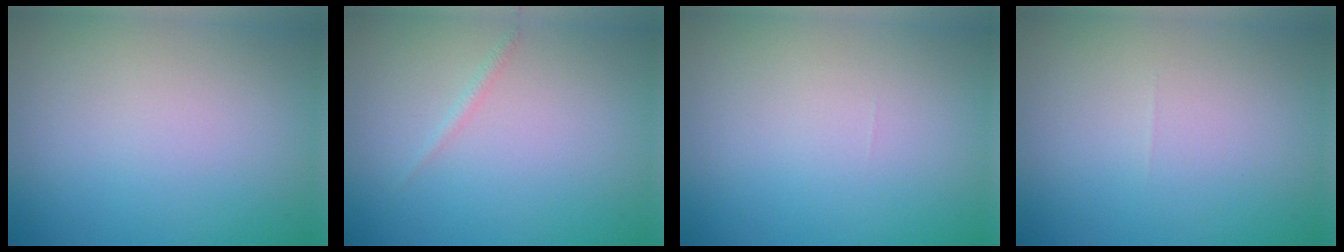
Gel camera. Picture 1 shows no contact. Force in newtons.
{"total": 0.7, "press": 0.7, "slide": 0.0}
{"total": 0.0}
{"total": 0.0}